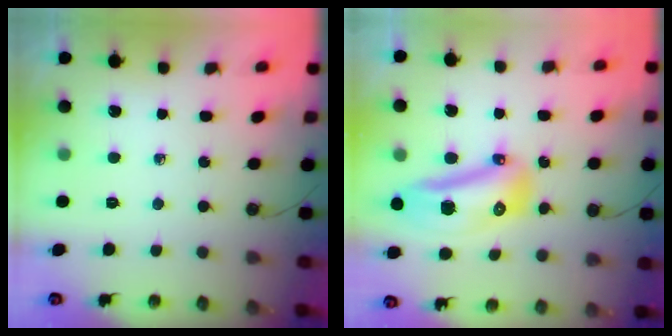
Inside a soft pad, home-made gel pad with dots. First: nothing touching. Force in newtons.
{"total": 14.0, "press": 13.8, "slide": 2.5}